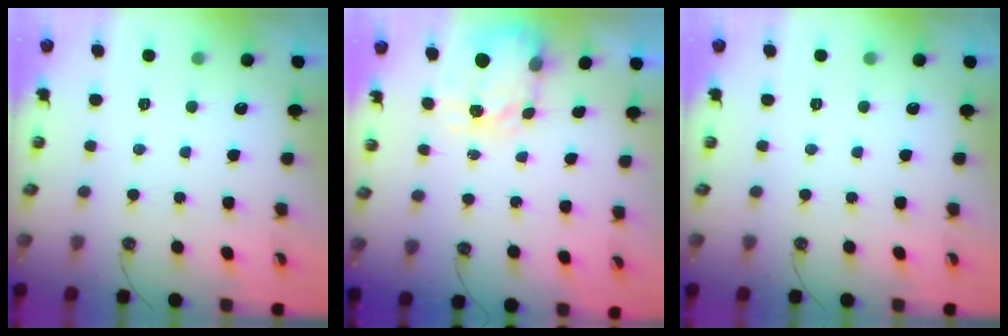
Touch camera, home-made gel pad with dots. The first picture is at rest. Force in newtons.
{"total": 3.7, "press": 3.7, "slide": 0.6}
{"total": 0.0}